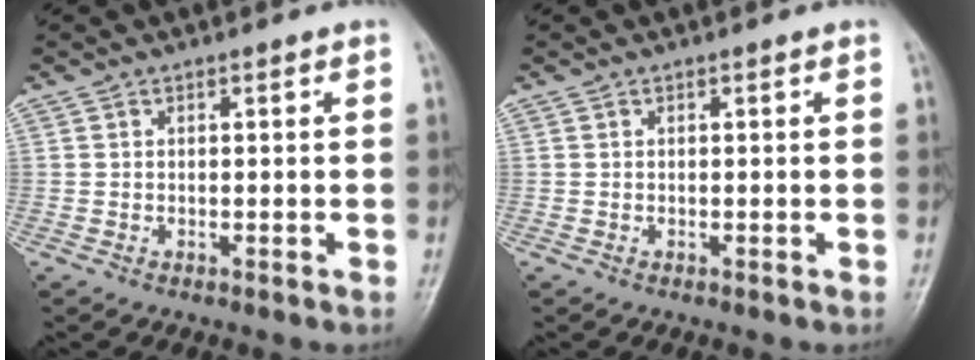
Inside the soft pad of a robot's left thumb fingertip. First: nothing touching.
{"total": 0.0}